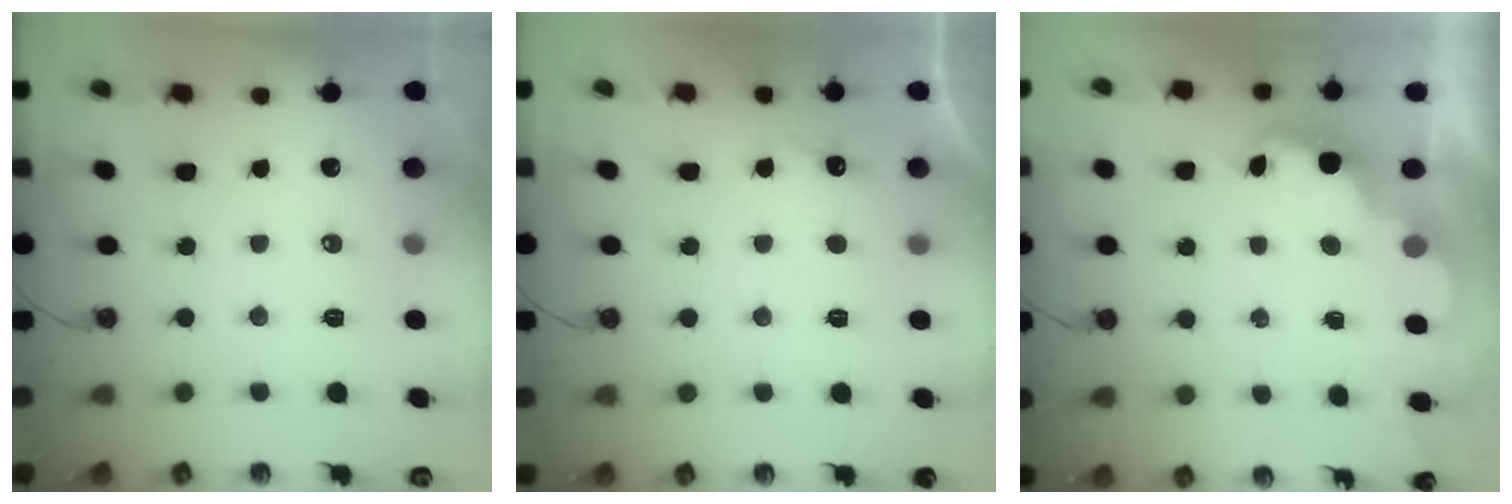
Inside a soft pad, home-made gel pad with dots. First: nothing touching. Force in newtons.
{"total": 4.7, "press": 4.6, "slide": 1.0}
{"total": 2.5, "press": 2.5, "slide": 0.6}